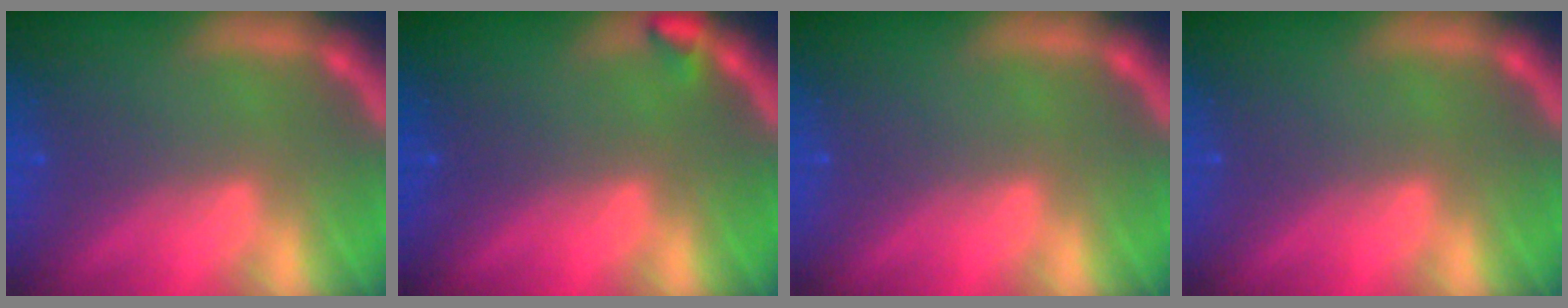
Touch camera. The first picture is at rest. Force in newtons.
{"total": 0.9}
{"total": 0.0}
{"total": 0.0}